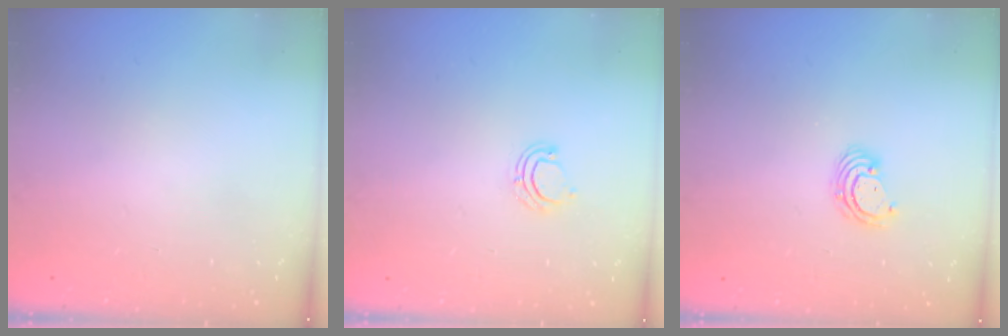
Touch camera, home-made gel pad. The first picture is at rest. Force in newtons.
{"total": 5.0, "press": 4.9, "slide": 1.0}
{"total": 4.6, "press": 4.6, "slide": 0.2}